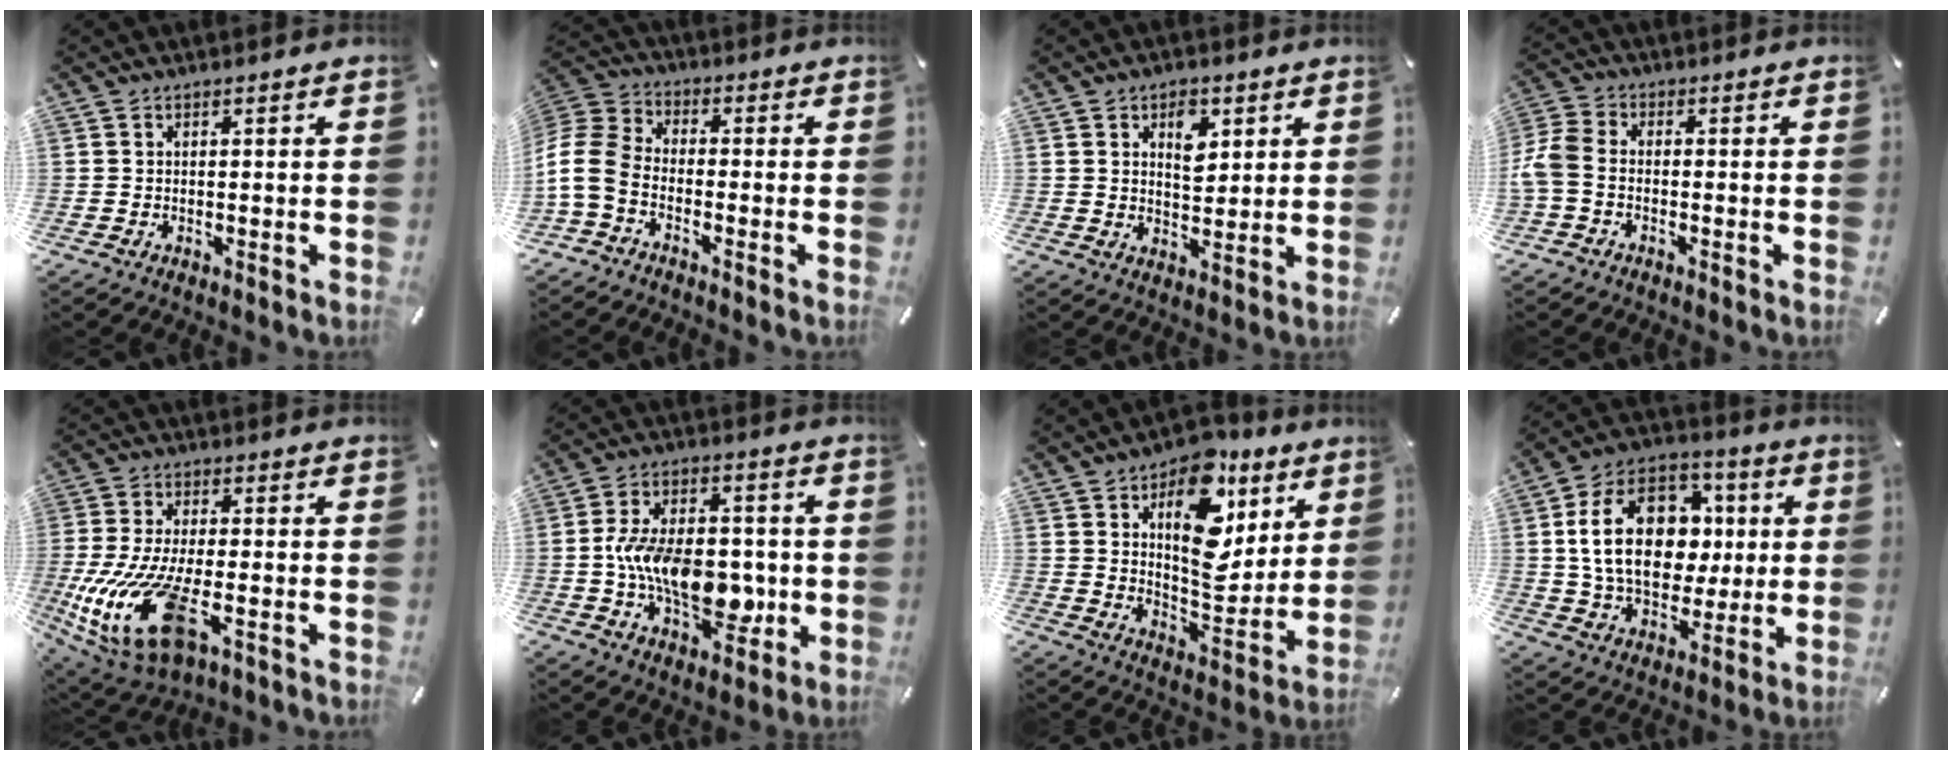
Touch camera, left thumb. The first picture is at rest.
{"total": 9.4, "force": [-4.0, 6.2, 5.7], "torque": [-0.139, 0.012, -0.077]}
{"total": 6.3, "force": [2.6, 4.3, 3.7], "torque": [-0.035, -0.008, 0.039]}
{"total": 5.5, "force": [-1.6, 3.2, 4.2], "torque": [-0.101, 0.002, -0.032]}
{"total": 18.3, "force": [-6.1, 8.1, 15.2], "torque": [-0.334, -0.003, -0.098]}
{"total": 17.5, "force": [-2.6, 10.5, 13.8], "torque": [-0.244, 0.008, -0.042]}
{"total": 17.8, "force": [8.1, 11.0, 11.3], "torque": [-0.137, -0.055, 0.140]}
{"total": 21.1, "force": [2.1, 15.5, 14.3], "torque": [-0.261, 0.010, 0.037]}